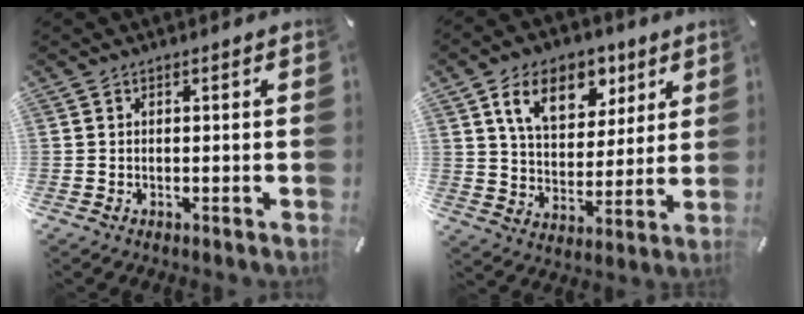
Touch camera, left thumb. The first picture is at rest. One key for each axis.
{"total": 13.5, "fx": 7.5, "fy": 8.8, "fz": 7.1, "tx": -0.118, "ty": -0.022, "tz": 0.133}